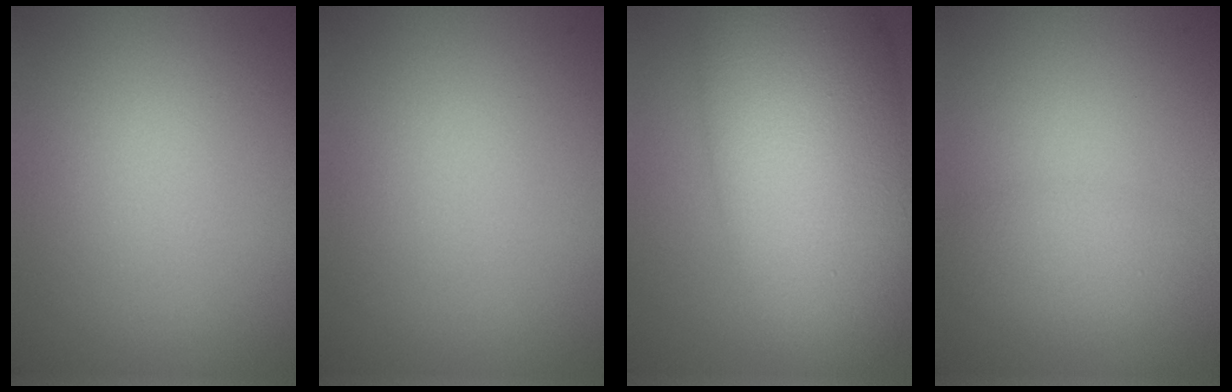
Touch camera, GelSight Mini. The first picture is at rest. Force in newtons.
{"total": 0.0}
{"total": 13.4, "press": 13.4, "slide": 0.2}
{"total": 2.5, "press": 2.5, "slide": 0.1}